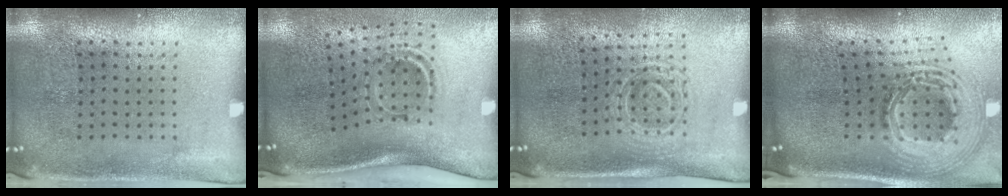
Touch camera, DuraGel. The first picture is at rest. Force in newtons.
{"total": 2.2, "press": 1.2, "slide": 1.8}
{"total": 1.6, "press": 1.3, "slide": 0.9}
{"total": 3.0, "press": 2.0, "slide": 2.2}